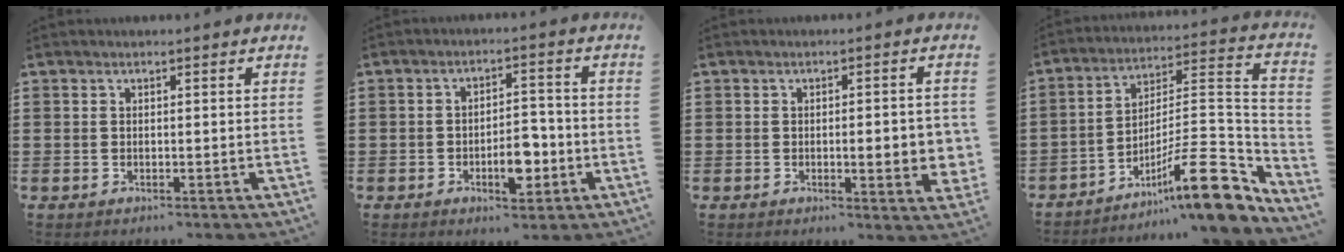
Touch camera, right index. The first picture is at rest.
{"total": 6.3, "force": [-2.4, 2.8, 5.1], "torque": [-0.081, 0.005, -0.043]}
{"total": 5.3, "force": [-0.7, 1.0, 5.1], "torque": [-0.068, -0.010, -0.013]}
{"total": 15.0, "force": [-9.0, 3.8, 11.4], "torque": [-0.152, 0.015, -0.159]}